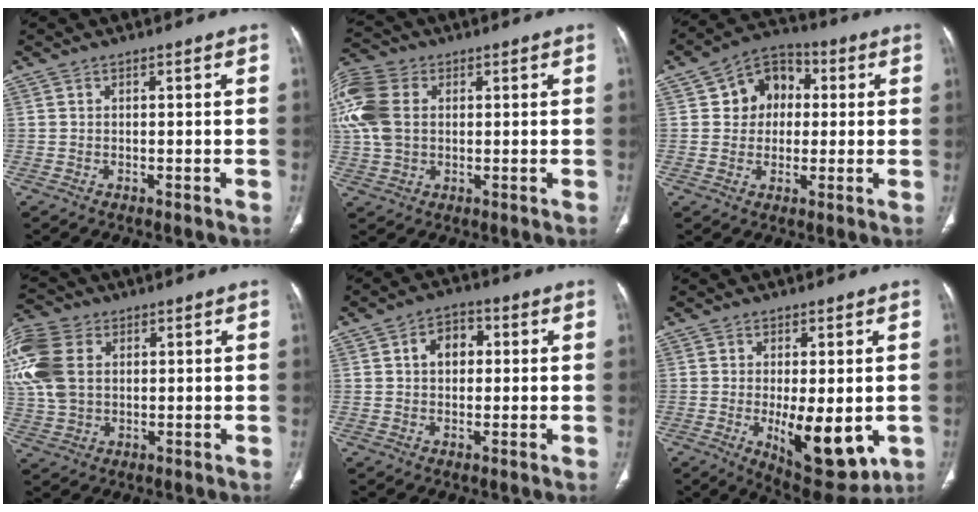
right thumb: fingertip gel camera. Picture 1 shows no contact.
{"total": 12.3, "force": [2.4, 8.7, 8.4], "torque": [-0.201, 0.017, 0.043]}
{"total": 9.7, "force": [1.6, 8.1, 5.1], "torque": [-0.039, 0.014, 0.015]}
{"total": 14.4, "force": [3.7, 10.1, 9.6], "torque": [-0.227, 0.010, 0.074]}
{"total": 6.0, "force": [1.2, 4.3, 3.9], "torque": [-0.043, 0.012, 0.013]}
{"total": 12.9, "force": [-2.6, 5.3, 11.4], "torque": [-0.147, -0.025, -0.023]}